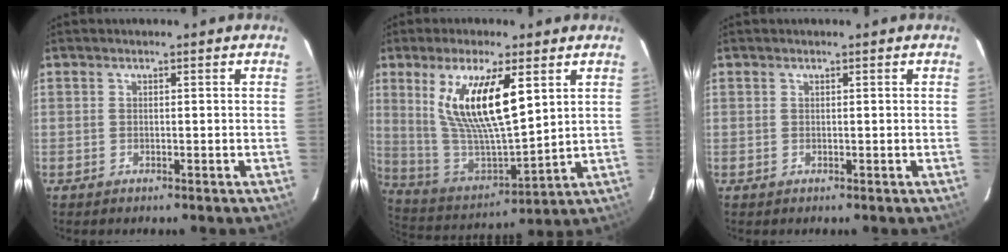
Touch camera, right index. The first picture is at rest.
{"total": 16.9, "force": [6.6, 4.9, 14.7], "torque": [-0.279, -0.008, 0.140]}
{"total": 0.0}